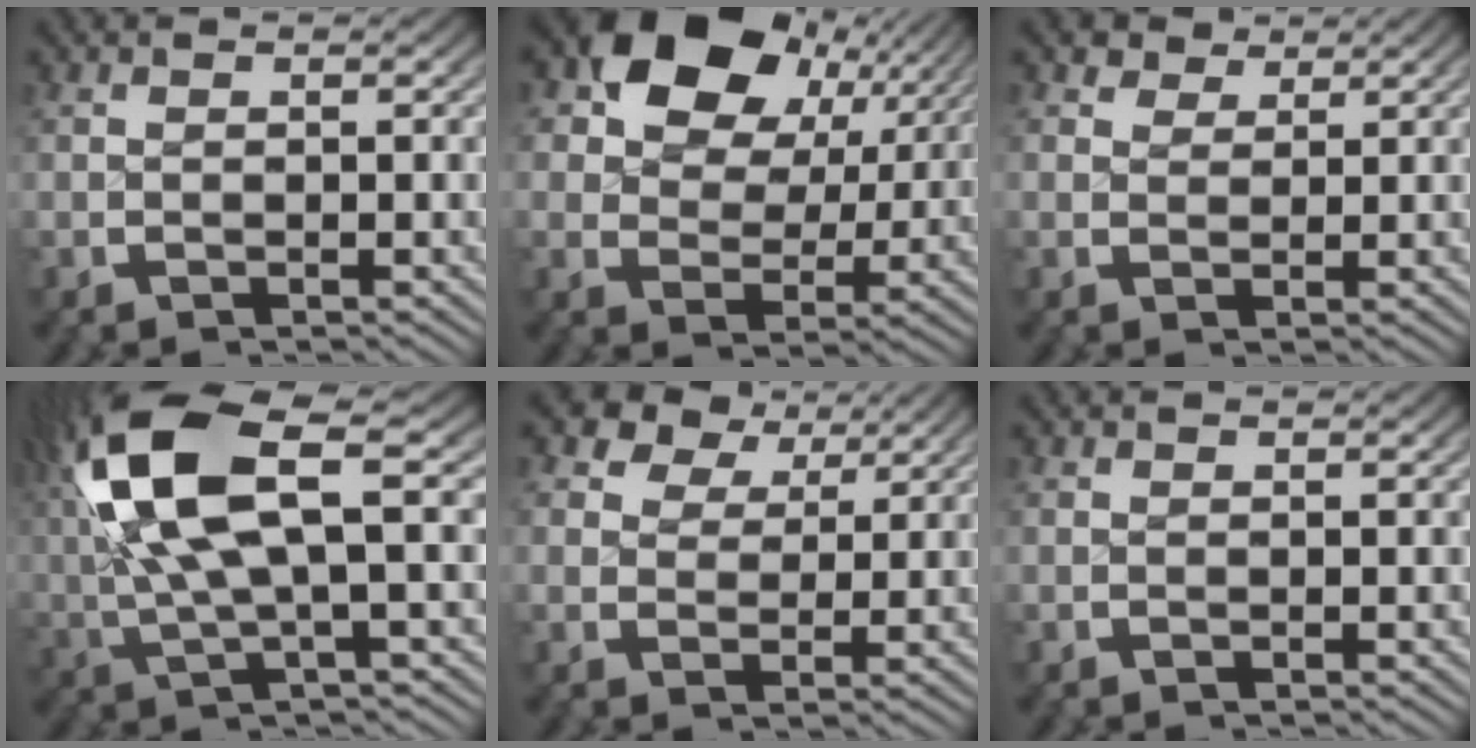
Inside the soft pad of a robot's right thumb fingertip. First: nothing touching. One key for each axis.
{"total": 10.8, "fx": 3.8, "fy": 7.1, "fz": 7.2, "tx": -0.133, "ty": -0.005, "tz": 0.065}
{"total": 2.5, "fx": 2.1, "fy": 1.2, "fz": 0.8, "tx": -0.011, "ty": -0.004, "tz": 0.036}
{"total": 11.9, "fx": 2.2, "fy": 5.7, "fz": 10.2, "tx": -0.218, "ty": -0.006, "tz": 0.042}
{"total": 5.1, "fx": 3.2, "fy": 3.1, "fz": 2.4, "tx": -0.044, "ty": -0.004, "tz": 0.054}
{"total": 0.0}